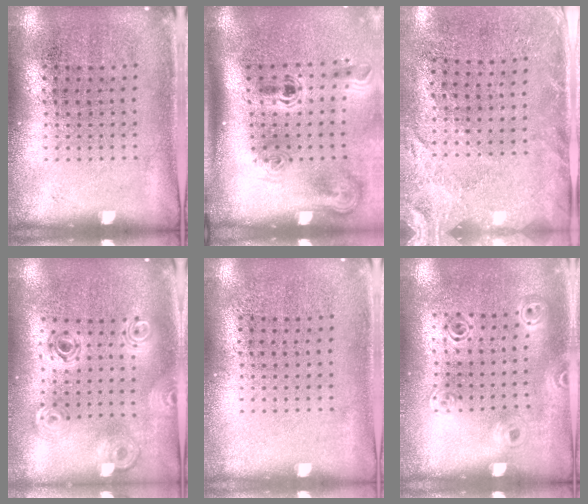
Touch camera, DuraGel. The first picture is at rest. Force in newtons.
{"total": 2.3, "press": 1.4, "slide": 1.8}
{"total": 2.6, "press": 2.1, "slide": 1.6}
{"total": 0.9, "press": 0.9, "slide": 0.2}
{"total": 0.0}
{"total": 1.1, "press": 1.1, "slide": 0.2}